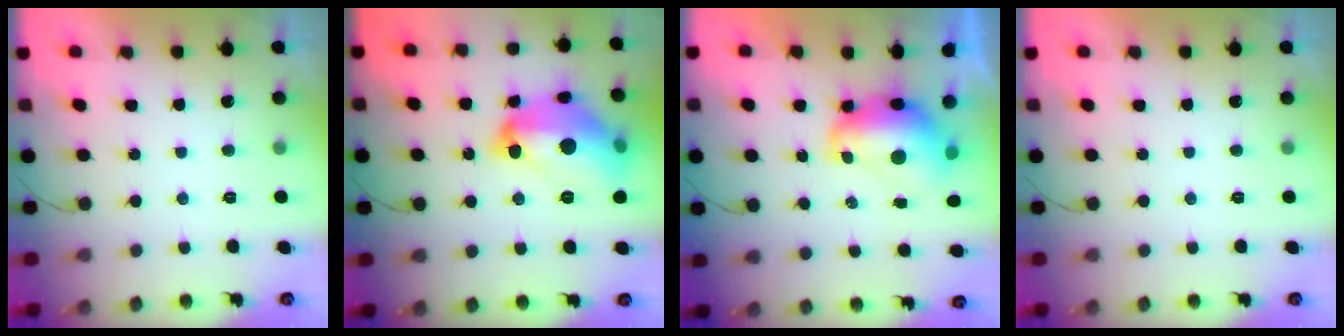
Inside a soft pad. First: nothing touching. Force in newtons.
{"total": 20.3, "press": 20.3, "slide": 1.1}
{"total": 10.5, "press": 10.5, "slide": 1.1}
{"total": 0.0}